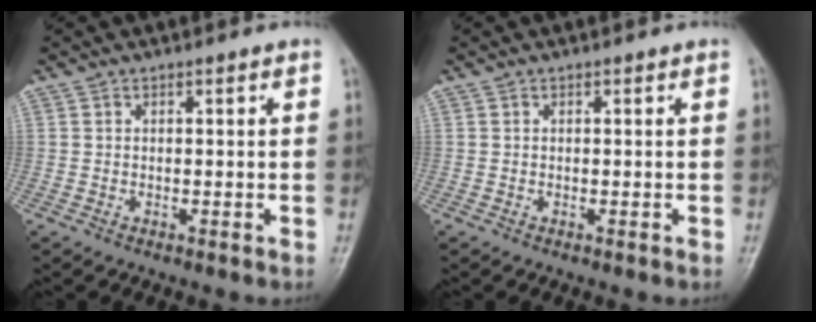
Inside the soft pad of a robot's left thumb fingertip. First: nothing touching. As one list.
[{"total": 0.0}]